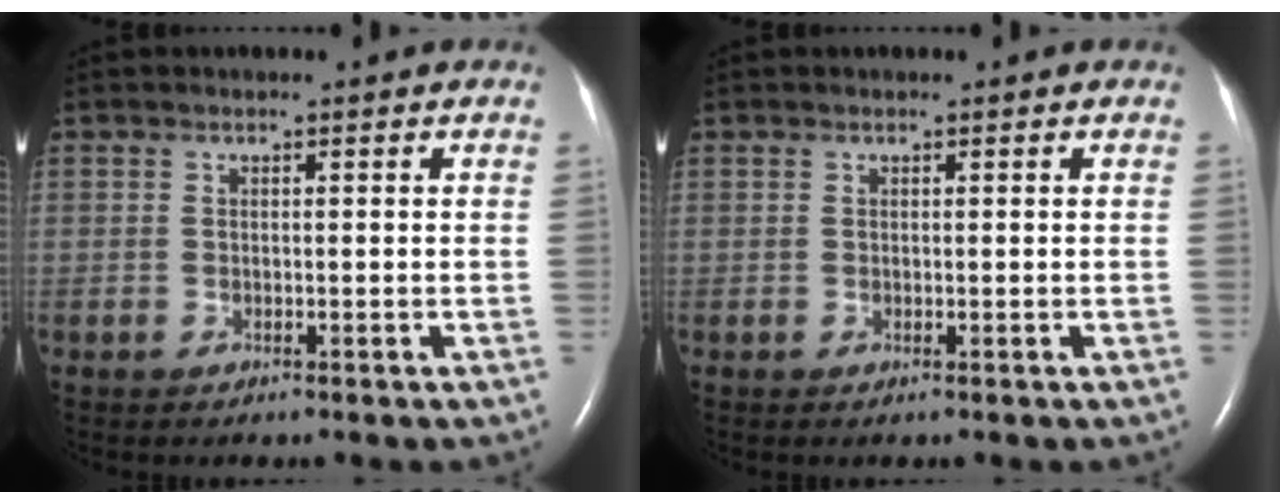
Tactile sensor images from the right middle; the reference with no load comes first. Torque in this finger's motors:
{"motor_torque": [0.12, -0.12, -0.03, -0.04]}